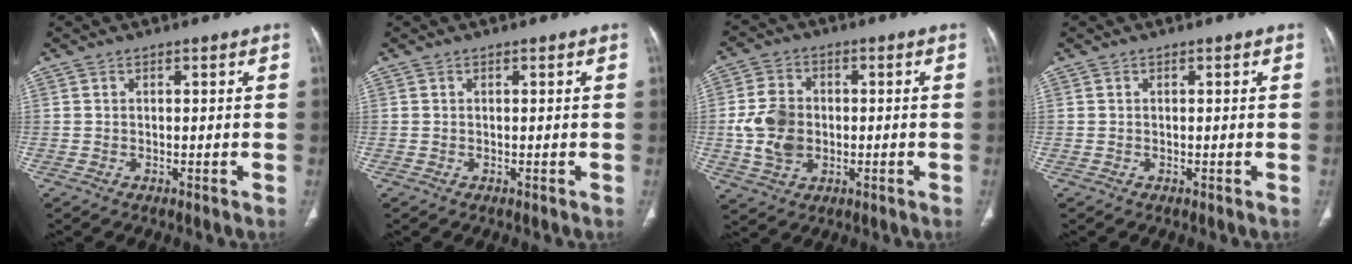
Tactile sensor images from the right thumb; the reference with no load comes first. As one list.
[{"total": 0.0}, {"total": 9.3, "force": [-0.9, 7.1, 6.0], "torque": [-0.105, 0.006, -0.016]}, {"total": 0.0}]